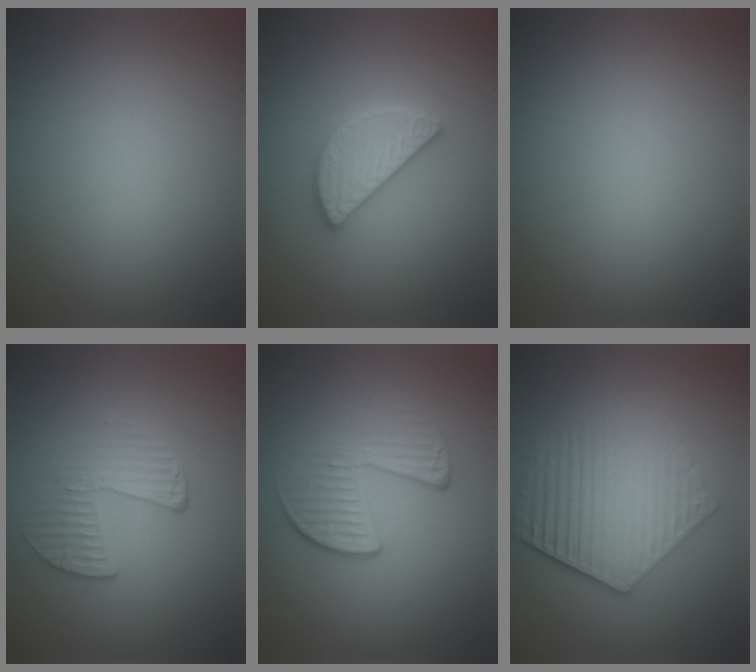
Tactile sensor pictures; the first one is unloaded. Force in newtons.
{"total": 4.2, "press": 4.2, "slide": 0.3}
{"total": 0.0}
{"total": 2.2, "press": 1.3, "slide": 1.8}
{"total": 3.8, "press": 2.8, "slide": 2.6}
{"total": 6.2, "press": 4.5, "slide": 4.3}